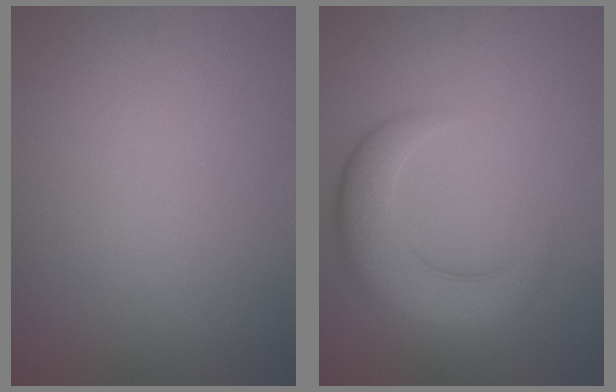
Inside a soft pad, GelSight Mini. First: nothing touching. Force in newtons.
{"total": 5.9, "press": 5.8, "slide": 0.6}